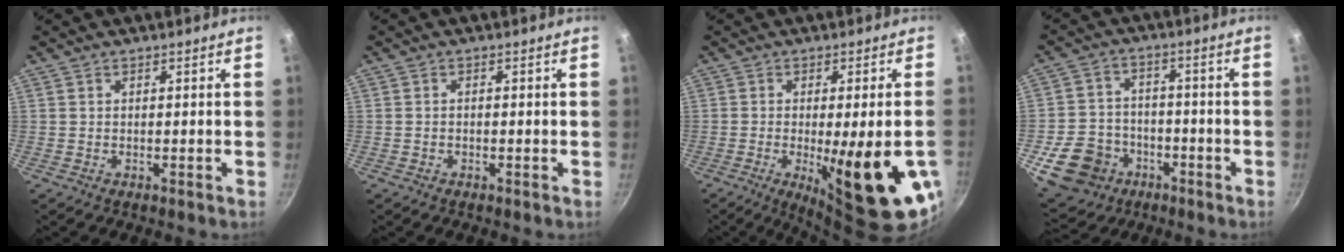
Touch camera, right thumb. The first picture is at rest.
{"total": 0.6, "force": [-0.3, 0.4, 0.4], "torque": [-0.009, 0.005, -0.006]}
{"total": 17.2, "force": [-5.0, 4.0, 16.0], "torque": [-0.195, -0.008, -0.056]}
{"total": 13.7, "force": [-6.0, 10.9, 5.8], "torque": [-0.089, 0.040, -0.092]}